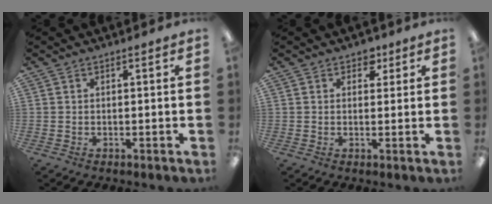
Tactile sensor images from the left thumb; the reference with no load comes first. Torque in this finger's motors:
{"motor_torque": [0.24, 0.12, 0.20, -0.08, 0.04]}